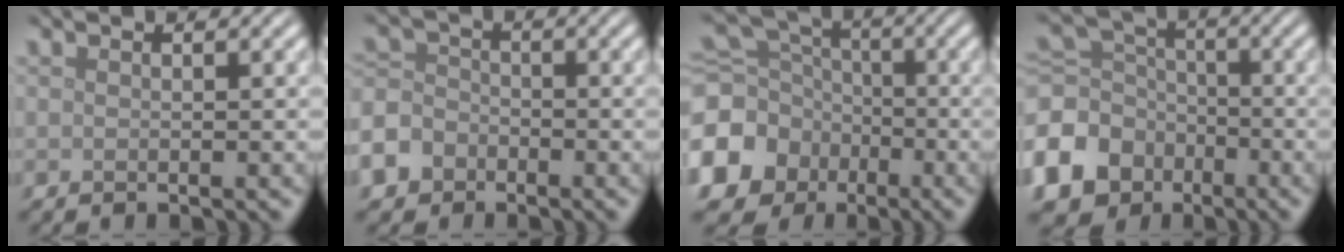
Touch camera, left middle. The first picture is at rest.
{"total": 6.3, "force": [-4.1, 4.5, 1.6], "torque": [-0.032, -0.014, -0.078]}
{"total": 11.7, "force": [-4.6, 10.1, 3.6], "torque": [-0.126, -0.042, -0.094]}
{"total": 9.9, "force": [-4.6, 8.1, 3.5], "torque": [-0.112, -0.016, -0.097]}